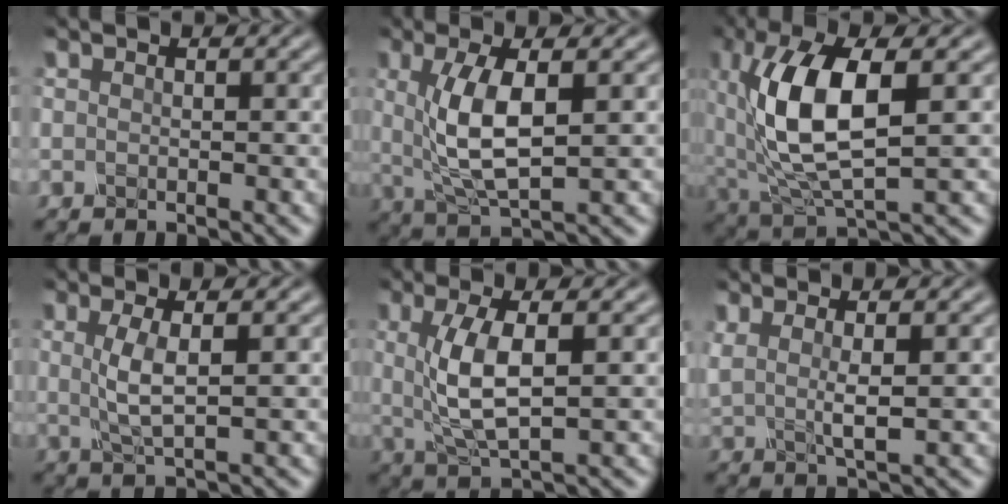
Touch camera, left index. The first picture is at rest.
{"total": 6.2, "force": [0.8, 2.1, 5.8], "torque": [-0.120, -0.005, 0.019]}
{"total": 9.7, "force": [1.4, 4.1, 8.6], "torque": [-0.181, 0.000, 0.027]}
{"total": 3.0, "force": [0.6, 0.6, 2.9], "torque": [-0.064, -0.002, 0.013]}
{"total": 5.3, "force": [0.7, 1.6, 5.0], "torque": [-0.104, -0.001, 0.018]}
{"total": 2.7, "force": [1.0, 0.6, 2.5], "torque": [-0.055, -0.006, 0.021]}